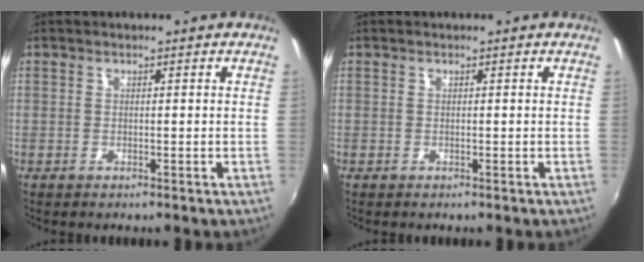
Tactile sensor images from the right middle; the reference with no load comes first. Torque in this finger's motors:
{"motor_torque": [0.00, 0.00, 0.00, 0.00]}